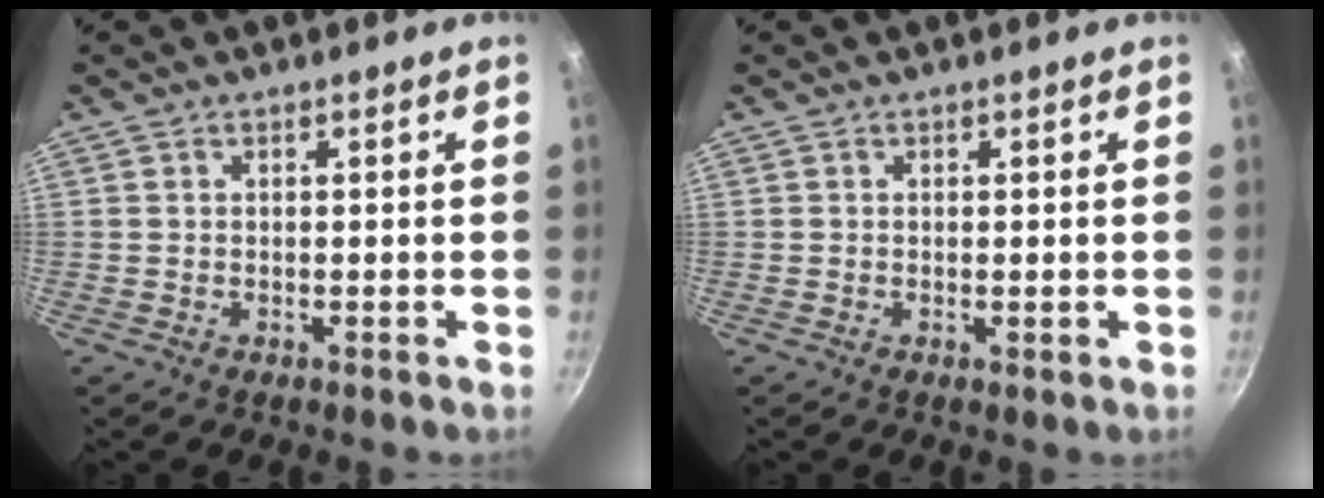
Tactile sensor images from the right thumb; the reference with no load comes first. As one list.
[{"total": 0.0}]